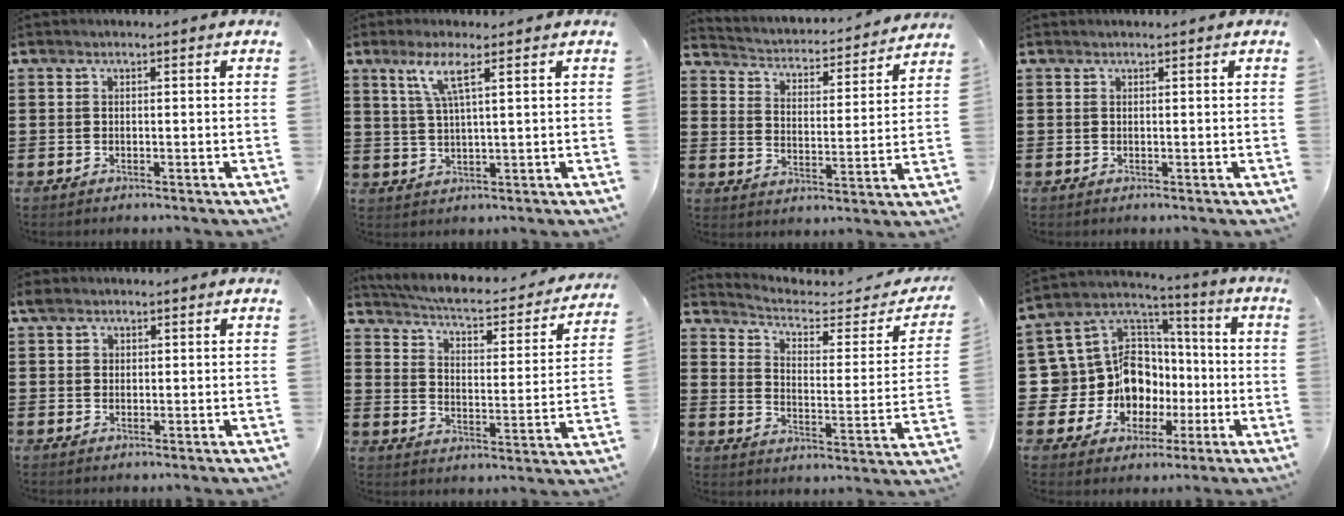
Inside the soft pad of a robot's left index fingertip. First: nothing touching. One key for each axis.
{"total": 5.2, "fx": 2.7, "fy": 0.5, "fz": 4.4, "tx": -0.096, "ty": 0.002, "tz": 0.044}
{"total": 2.3, "fx": 2.3, "fy": 0.2, "fz": 0.1, "tx": -0.021, "ty": -0.032, "tz": 0.028}
{"total": 0.0}
{"total": 1.8, "fx": 1.0, "fy": 1.3, "fz": 0.6, "tx": -0.008, "ty": 0.003, "tz": 0.016}
{"total": 4.1, "fx": 3.7, "fy": 0.2, "fz": 1.8, "tx": -0.058, "ty": -0.034, "tz": 0.054}
{"total": 3.6, "fx": 2.8, "fy": 1.2, "fz": 1.9, "tx": -0.055, "ty": -0.021, "tz": 0.039}
{"total": 13.6, "fx": -1.8, "fy": 12.3, "fz": 5.5, "tx": -0.147, "ty": -0.020, "tz": -0.020}